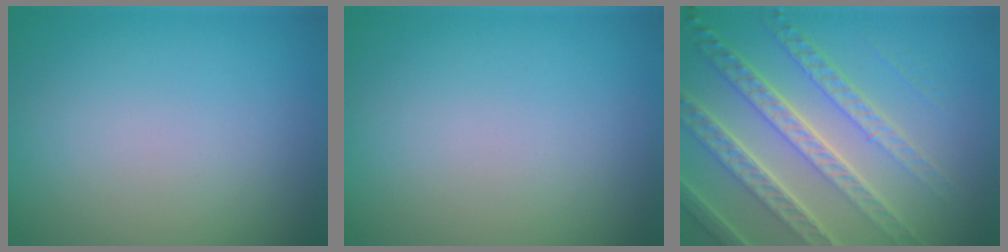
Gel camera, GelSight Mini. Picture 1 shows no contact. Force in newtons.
{"total": 0.0}
{"total": 8.0, "press": 5.5, "slide": 5.9}